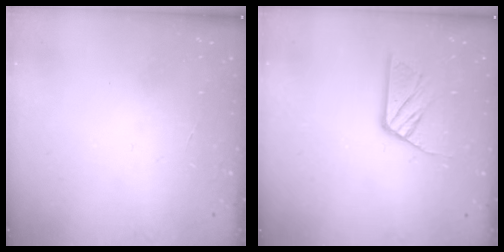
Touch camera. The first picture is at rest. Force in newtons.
{"total": 6.9, "press": 6.9, "slide": 0.6}